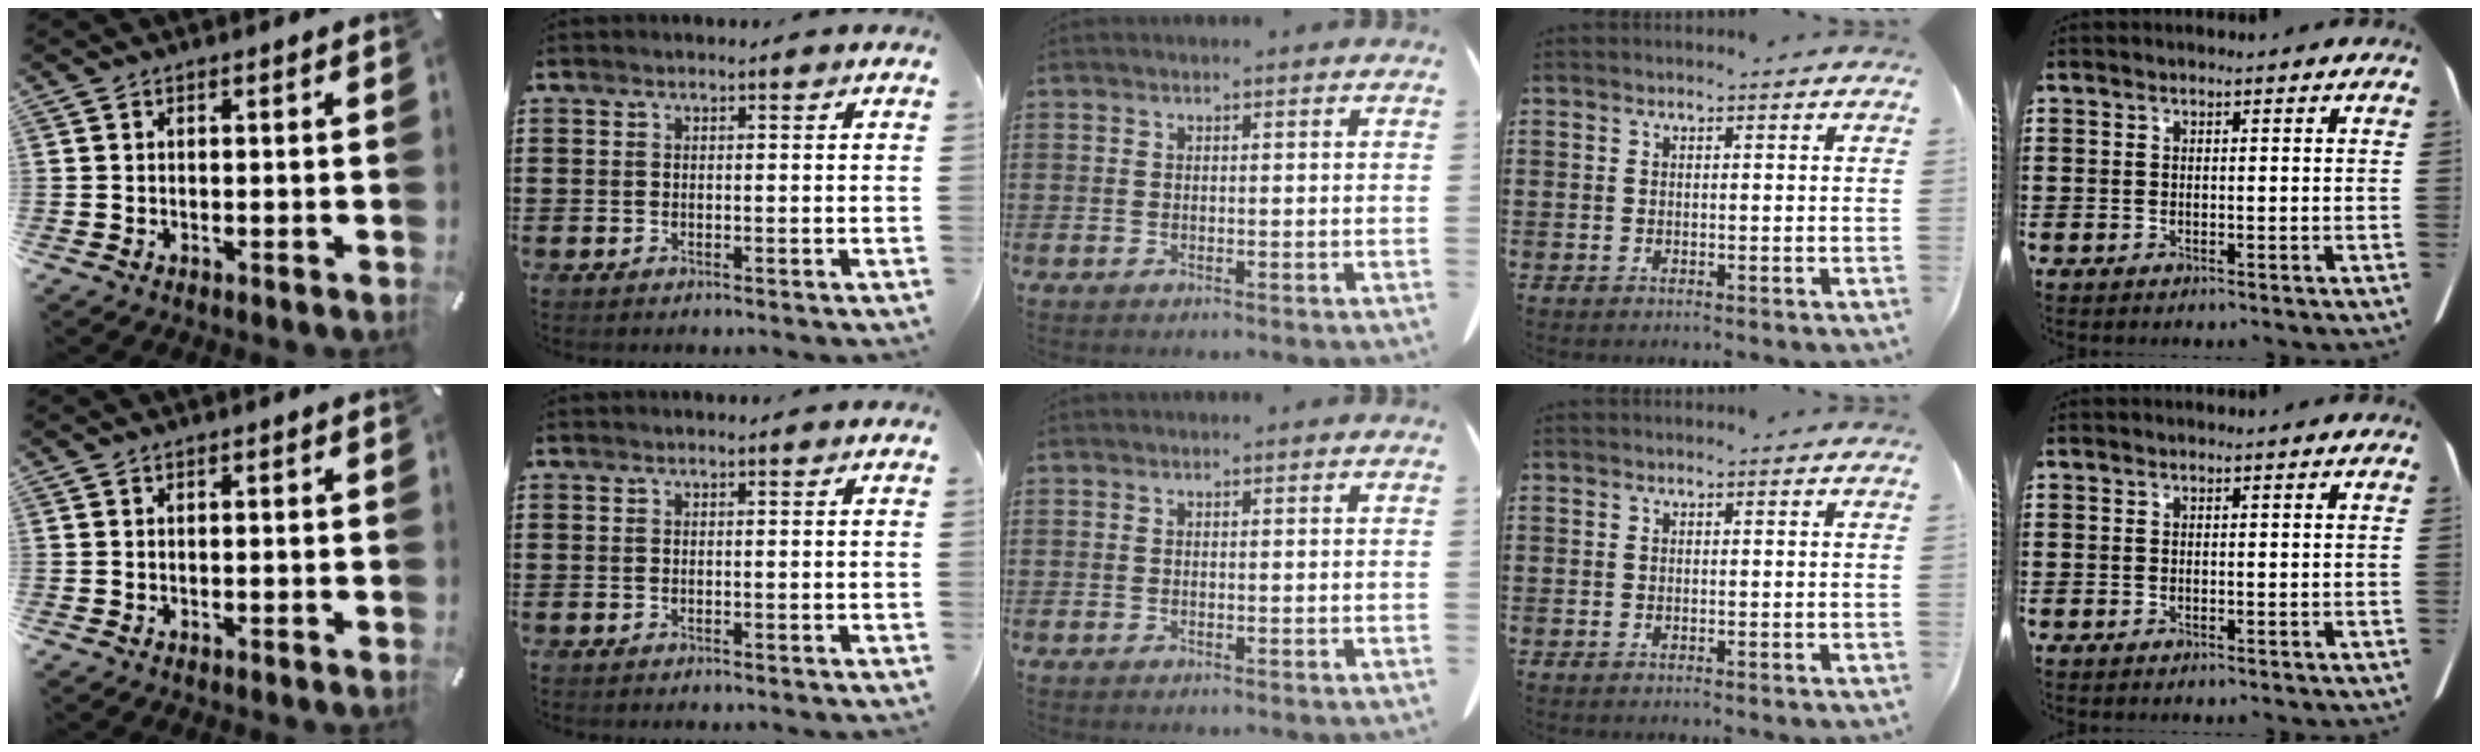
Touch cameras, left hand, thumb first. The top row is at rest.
{}